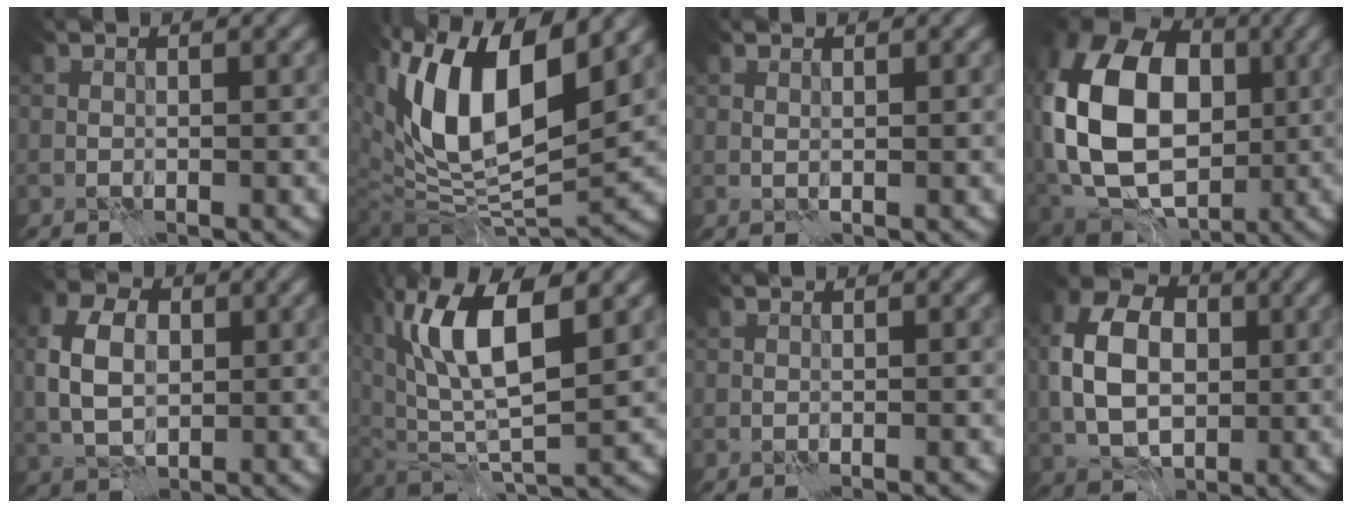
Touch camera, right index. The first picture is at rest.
{"total": 12.7, "force": [4.7, 6.2, 10.1], "torque": [-0.177, 0.001, 0.083]}
{"total": 0.6, "force": [0.5, 0.0, 0.3], "torque": [-0.005, -0.004, 0.004]}
{"total": 16.3, "force": [0.7, 11.8, 11.1], "torque": [-0.221, 0.010, -0.002]}
{"total": 5.5, "force": [0.5, 4.0, 3.8], "torque": [-0.082, 0.005, 0.004]}
{"total": 9.4, "force": [3.4, 4.3, 7.7], "torque": [-0.145, 0.000, 0.054]}
{"total": 0.7, "force": [-0.7, -0.1, 0.0], "torque": [0.011, -0.007, -0.018]}
{"total": 8.4, "force": [0.2, 6.1, 5.8], "torque": [-0.122, 0.007, -0.008]}